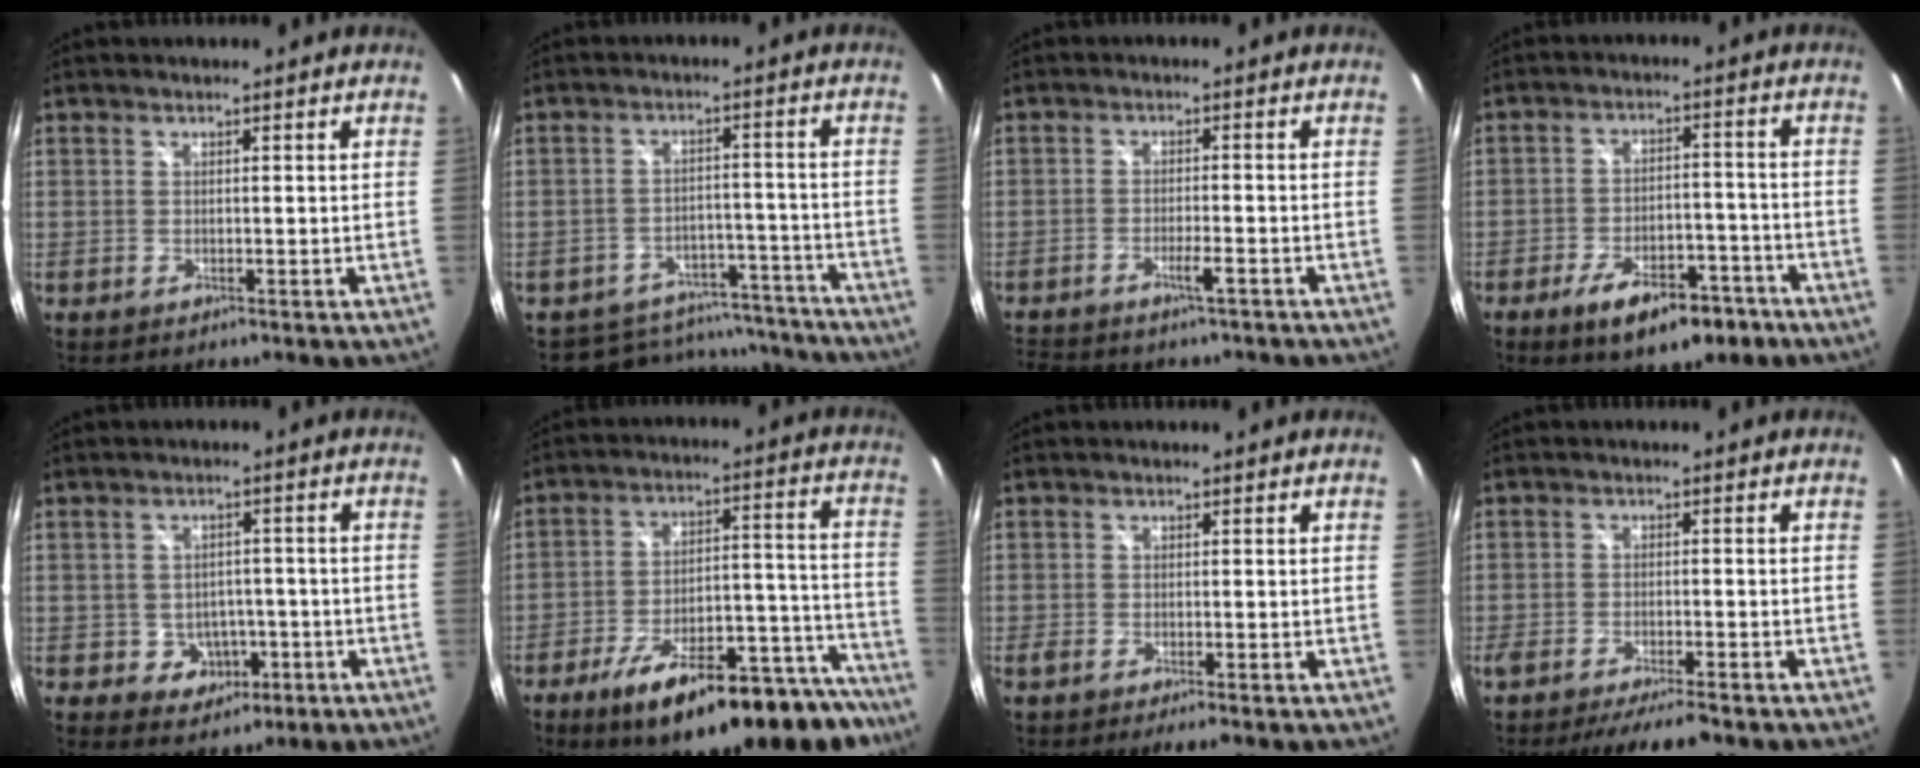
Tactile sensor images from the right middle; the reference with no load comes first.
{"total": 14.6, "force": [-12.6, 6.8, 2.7], "torque": [-0.061, 0.034, -0.150]}
{"total": 5.8, "force": [-5.0, 1.0, 2.7], "torque": [-0.066, -0.005, -0.084]}
{"total": 12.0, "force": [-7.6, 5.3, 7.7], "torque": [-0.143, 0.002, -0.107]}
{"total": 5.7, "force": [-2.0, 5.0, 1.9], "torque": [-0.043, 0.014, -0.010]}
{"total": 26.3, "force": [-20.6, 7.8, 14.4], "torque": [-0.190, 0.009, -0.280]}
{"total": 2.9, "force": [-2.2, 0.2, 2.0], "torque": [-0.039, -0.013, -0.037]}
{"total": 7.7, "force": [-6.5, 1.0, 4.0], "torque": [-0.087, -0.017, -0.104]}